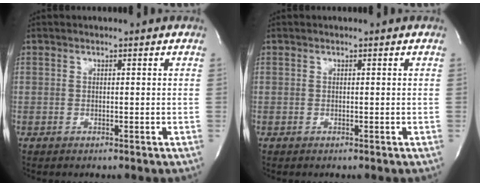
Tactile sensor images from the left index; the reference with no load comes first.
{"total": 0.0}